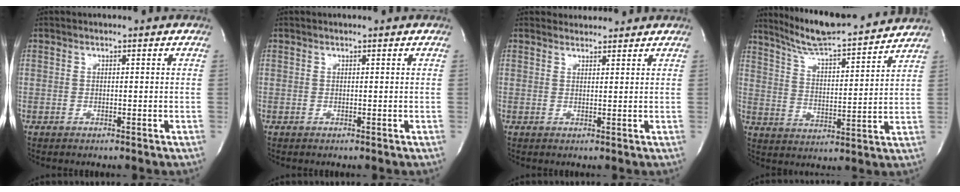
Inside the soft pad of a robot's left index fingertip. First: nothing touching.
{"total": 0.7, "force": [0.7, -0.1, 0.2], "torque": [-0.003, 0.001, 0.011]}
{"total": 2.7, "force": [2.7, 0.5, -0.3], "torque": [-0.004, 0.015, 0.041]}
{"total": 16.7, "force": [15.4, 0.8, 6.4], "torque": [-0.109, 0.004, 0.238]}